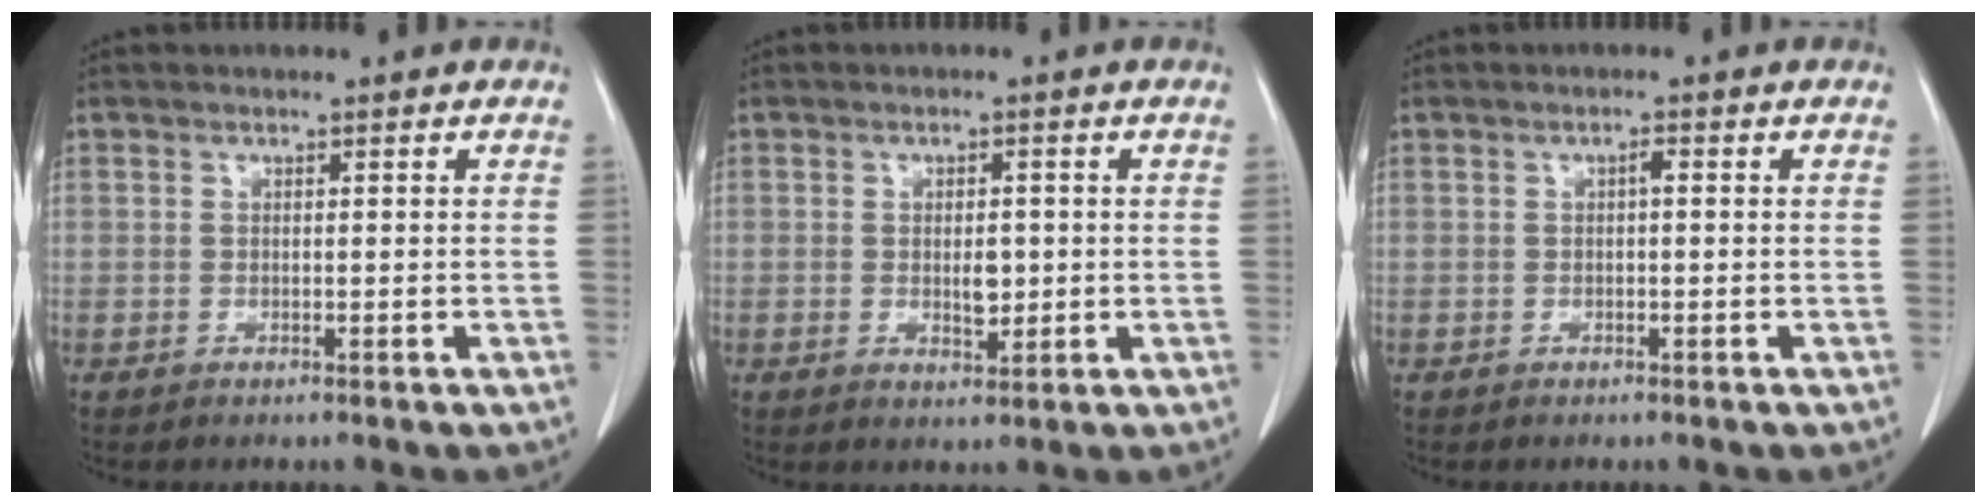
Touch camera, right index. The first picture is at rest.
{"total": 3.2, "force": [-0.1, 1.5, 2.9], "torque": [-0.047, -0.002, 0.003]}
{"total": 1.0, "force": [0.1, 0.2, 0.9], "torque": [-0.015, 0.004, -0.001]}